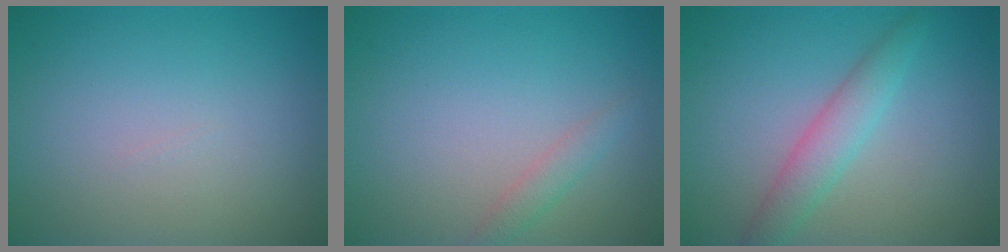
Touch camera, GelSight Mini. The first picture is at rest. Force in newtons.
{"total": 1.3, "press": 1.3, "slide": 0.1}
{"total": 2.9, "press": 2.9, "slide": 0.1}